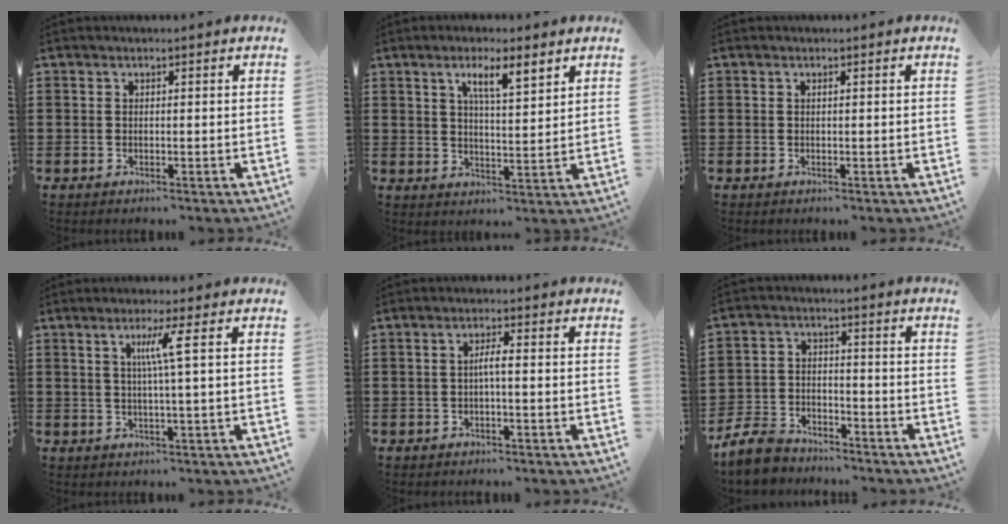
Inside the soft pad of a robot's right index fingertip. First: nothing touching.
{"total": 5.7, "force": [3.3, 1.1, 4.4], "torque": [-0.080, -0.001, 0.052]}
{"total": 0.0}
{"total": 4.7, "force": [1.1, -0.7, 4.5], "torque": [-0.087, -0.002, 0.012]}
{"total": 2.2, "force": [-0.4, 0.2, 2.2], "torque": [-0.042, 0.001, -0.009]}
{"total": 6.4, "force": [-5.9, 1.7, 1.4], "torque": [-0.047, 0.011, -0.121]}